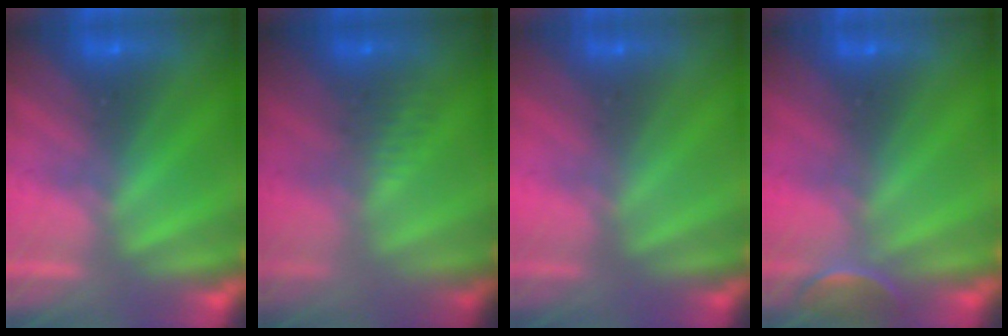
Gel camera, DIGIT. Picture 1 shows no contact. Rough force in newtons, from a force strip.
{"total": 2.5}
{"total": 2.9}
{"total": 2.5}